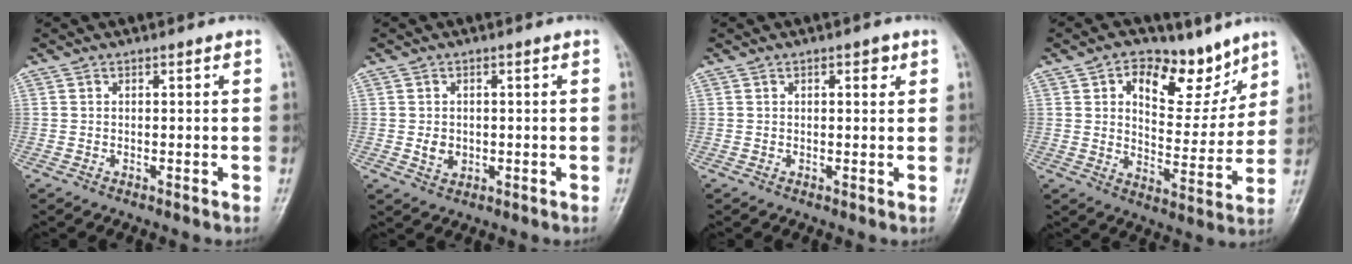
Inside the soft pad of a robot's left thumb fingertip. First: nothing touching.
{"total": 2.9, "force": [-0.2, 2.4, 1.6], "torque": [-0.018, 0.000, 0.002]}
{"total": 2.0, "force": [0.9, 0.9, 1.5], "torque": [-0.012, -0.001, 0.011]}
{"total": 14.0, "force": [8.1, 8.0, 8.1], "torque": [-0.073, -0.046, 0.128]}